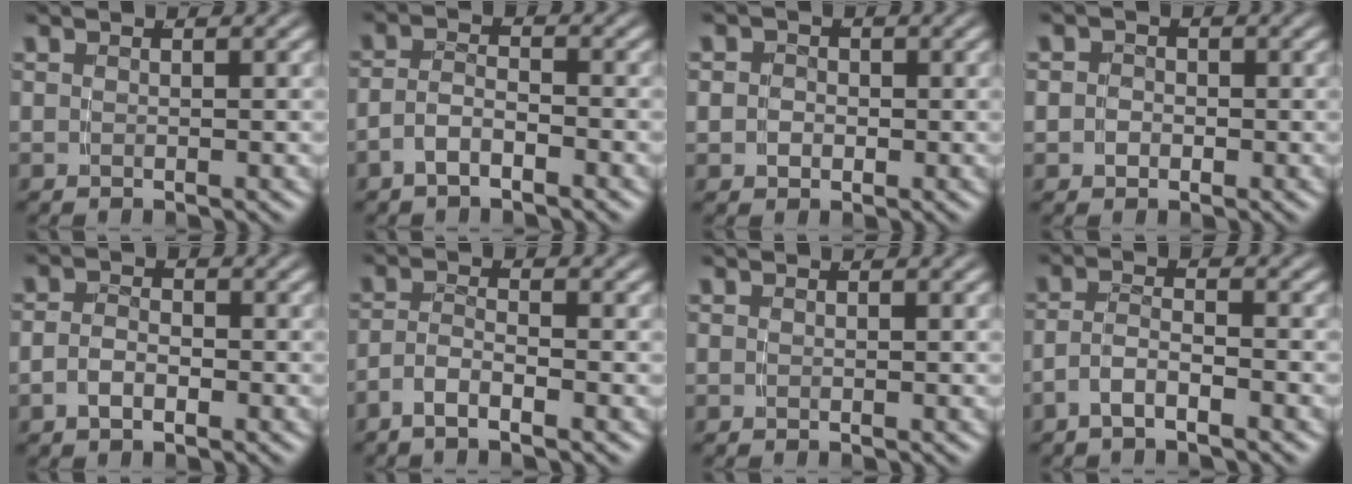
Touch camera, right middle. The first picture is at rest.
{"total": 2.6, "force": [-1.7, 1.1, 1.5], "torque": [-0.033, -0.008, -0.030]}
{"total": 2.3, "force": [-0.3, 2.1, 0.9], "torque": [-0.020, -0.007, -0.003]}
{"total": 1.9, "force": [-0.5, 1.8, 0.6], "torque": [-0.015, -0.010, -0.008]}
{"total": 2.0, "force": [-1.1, 1.1, 1.3], "torque": [-0.026, -0.005, -0.017]}
{"total": 2.7, "force": [-1.8, 0.7, 1.8], "torque": [-0.041, -0.008, -0.030]}
{"total": 0.0}
{"total": 2.7, "force": [-1.7, 0.9, 1.8], "torque": [-0.040, -0.010, -0.030]}